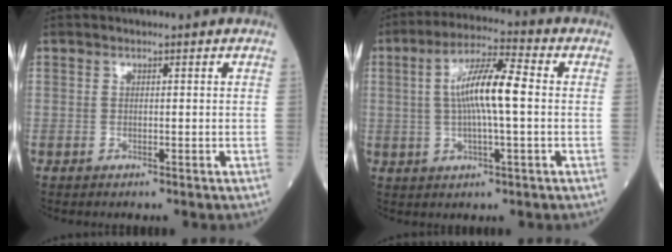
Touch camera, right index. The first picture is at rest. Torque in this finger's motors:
{"motor_torque": [1.21, 0.05, 0.67, 0.21]}